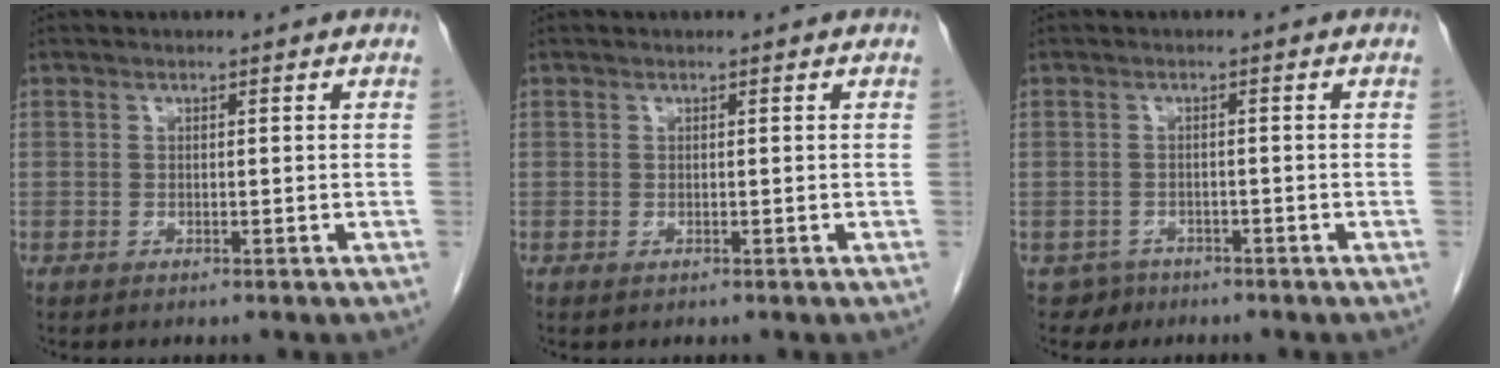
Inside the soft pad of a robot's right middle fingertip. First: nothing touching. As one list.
[{"total": 0.0}, {"total": 2.3, "force": [-1.5, 1.7, -0.4], "torque": [0.002, 0.008, -0.022]}]